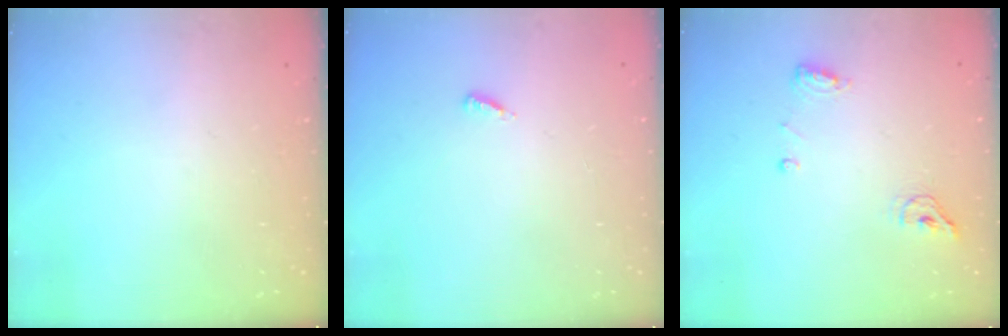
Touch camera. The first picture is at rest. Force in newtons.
{"total": 3.2, "press": 3.2, "slide": 0.5}
{"total": 8.1, "press": 7.2, "slide": 3.7}